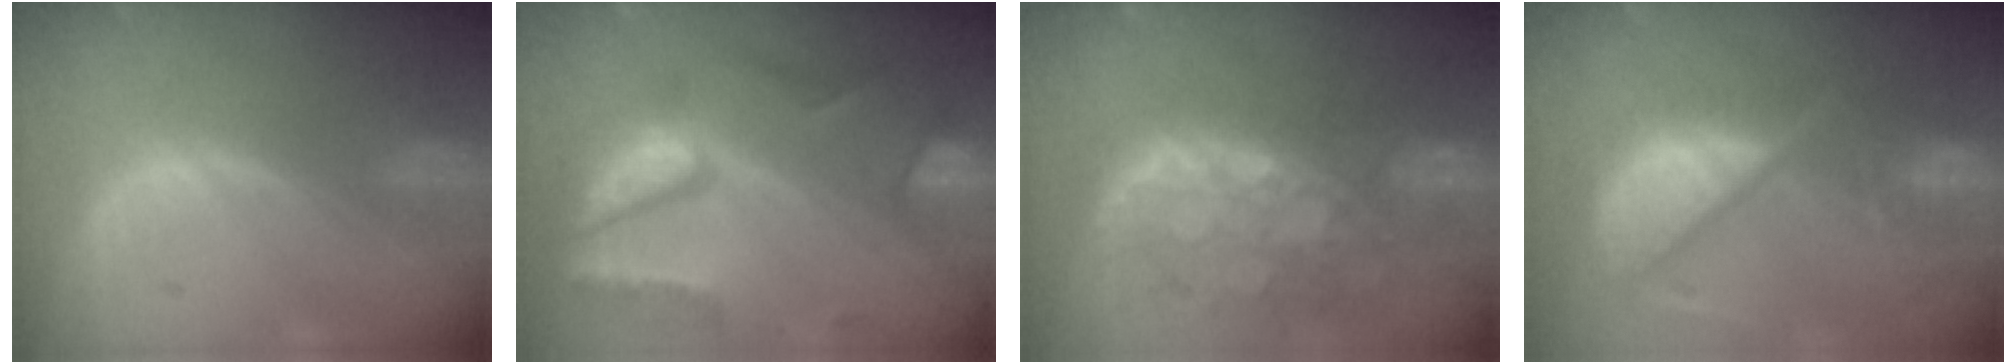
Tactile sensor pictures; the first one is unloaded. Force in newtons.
{"total": 10.5, "press": 8.9, "slide": 5.6}
{"total": 11.1, "press": 9.7, "slide": 5.5}
{"total": 12.0, "press": 10.0, "slide": 6.6}